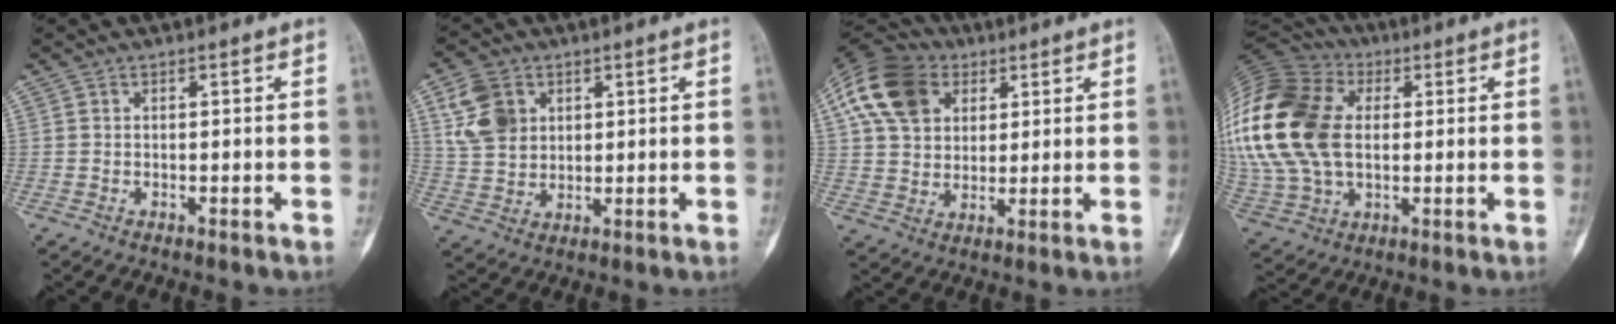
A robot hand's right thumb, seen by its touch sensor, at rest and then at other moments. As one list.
[{"total": 8.5, "force": [3.4, 6.4, 4.5], "torque": [-0.072, -0.006, 0.073]}, {"total": 15.1, "force": [6.1, 10.7, 8.8], "torque": [-0.161, 0.005, 0.107]}, {"total": 29.6, "force": [4.4, 20.0, 21.3], "torque": [-0.497, 0.035, 0.089]}]